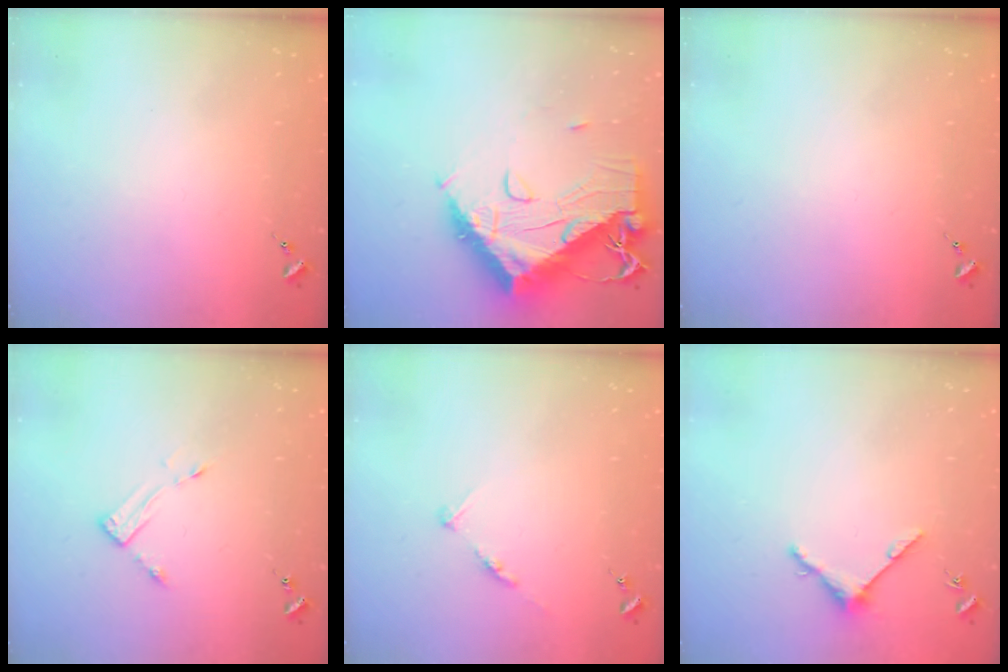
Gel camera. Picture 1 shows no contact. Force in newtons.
{"total": 18.2, "press": 18.1, "slide": 1.9}
{"total": 0.0}
{"total": 3.0, "press": 3.0, "slide": 0.3}
{"total": 5.8, "press": 5.8, "slide": 0.6}
{"total": 4.8, "press": 4.8, "slide": 0.6}